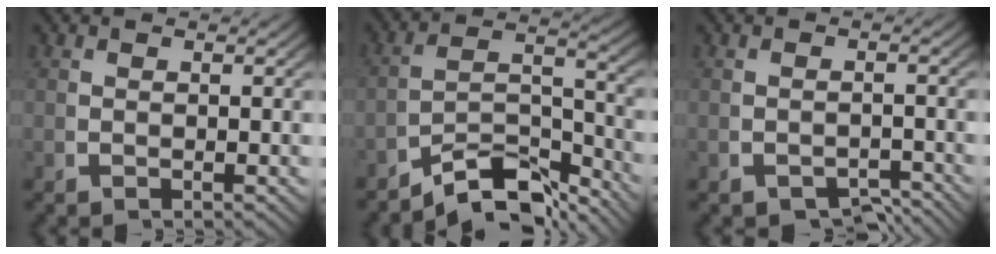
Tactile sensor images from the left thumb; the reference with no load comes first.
{"total": 8.6, "force": [-4.8, 4.2, 5.7], "torque": [-0.098, -0.033, -0.068]}
{"total": 2.8, "force": [-2.3, 1.1, 1.0], "torque": [-0.003, -0.011, -0.032]}